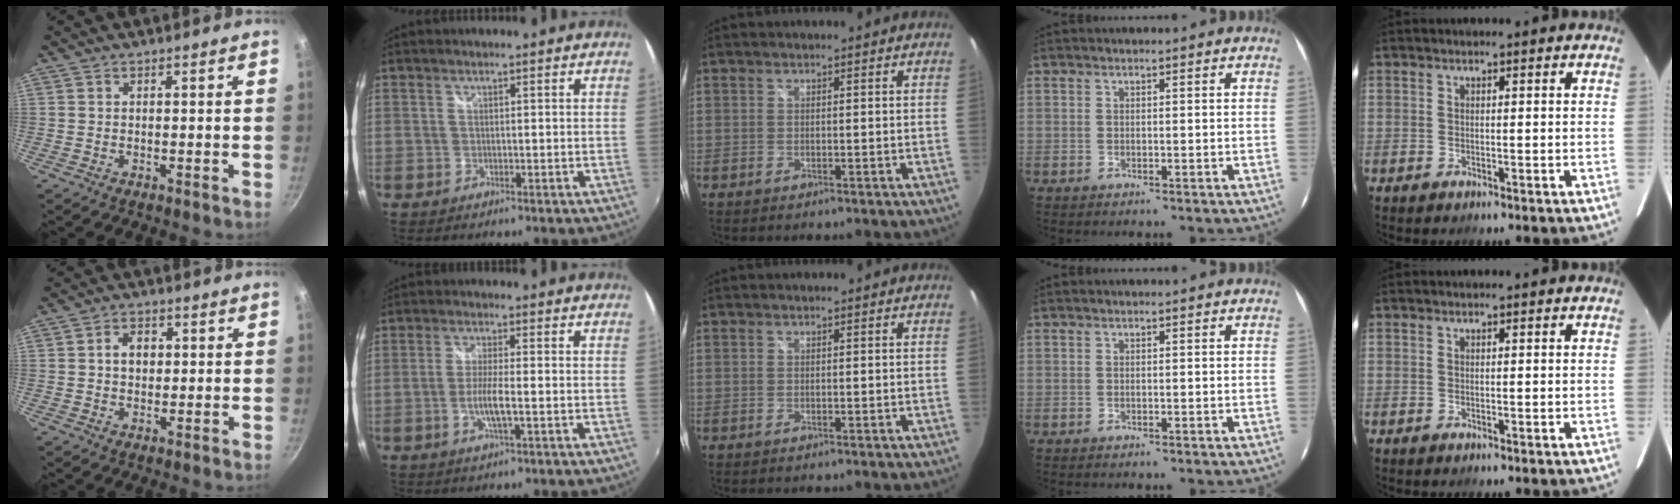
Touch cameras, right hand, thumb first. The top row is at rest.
{"thumb": {"total": 4.1, "force": [0.5, 3.2, 2.5], "torque": [-0.021, 0.008, 0.004]}, "index": {"total": 4.6, "force": [-1.4, 0.1, 4.4], "torque": [-0.088, -0.007, -0.027]}}